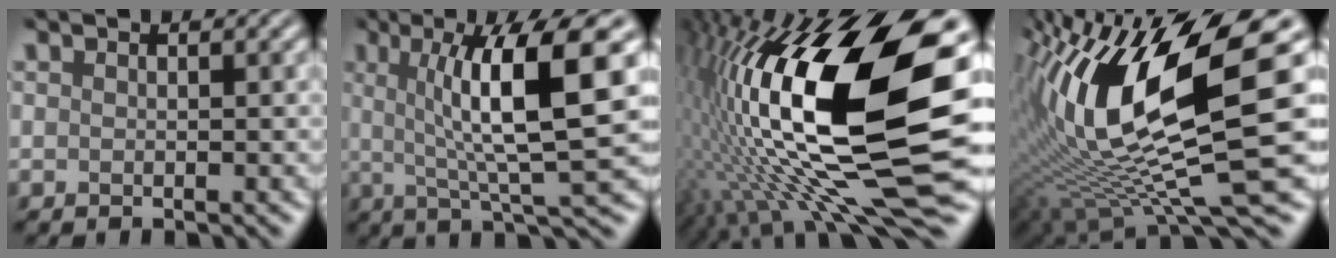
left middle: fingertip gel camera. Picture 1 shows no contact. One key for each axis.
{"total": 9.8, "fx": 1.3, "fy": 1.8, "fz": 9.6, "tx": -0.134, "ty": -0.002, "tz": 0.030}
{"total": 19.9, "fx": 0.3, "fy": 7.9, "fz": 18.2, "tx": -0.342, "ty": -0.009, "tz": 0.008}
{"total": 14.8, "fx": 1.6, "fy": 4.9, "fz": 13.9, "tx": -0.274, "ty": -0.009, "tz": 0.041}